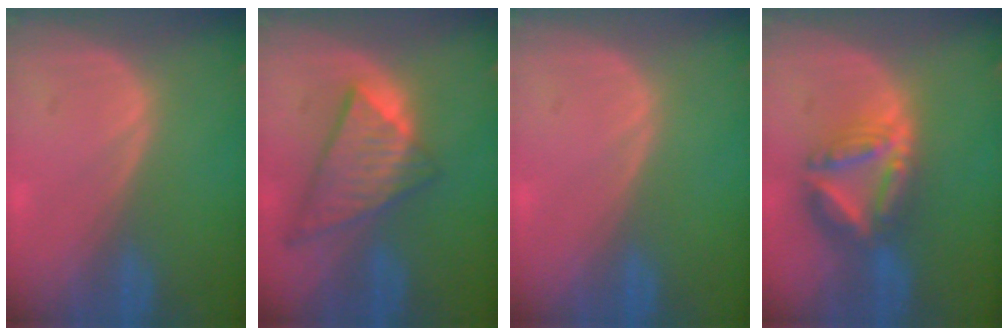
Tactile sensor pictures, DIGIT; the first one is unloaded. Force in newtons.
{"total": 9.0, "press": 7.8, "slide": 4.3}
{"total": 0.0}
{"total": 8.1, "press": 7.0, "slide": 4.0}